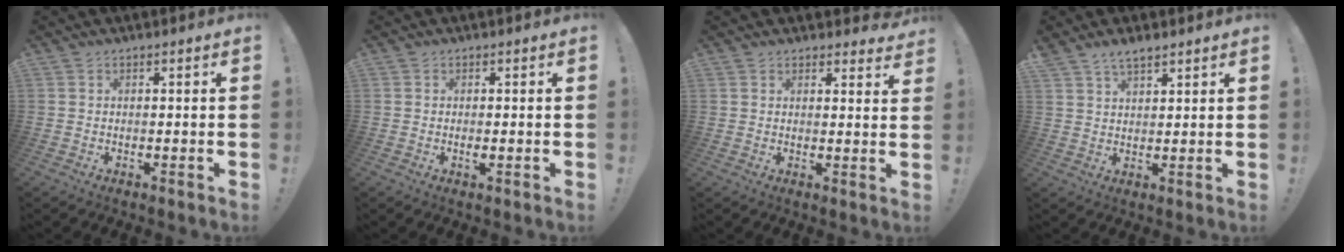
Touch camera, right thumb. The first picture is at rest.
{"total": 1.0, "force": [-0.1, 0.1, 0.9], "torque": [-0.017, -0.001, -0.003]}
{"total": 3.0, "force": [2.1, 1.9, 0.8], "torque": [0.001, -0.015, 0.038]}
{"total": 4.3, "force": [3.4, 1.6, 2.0], "torque": [-0.030, -0.021, 0.063]}